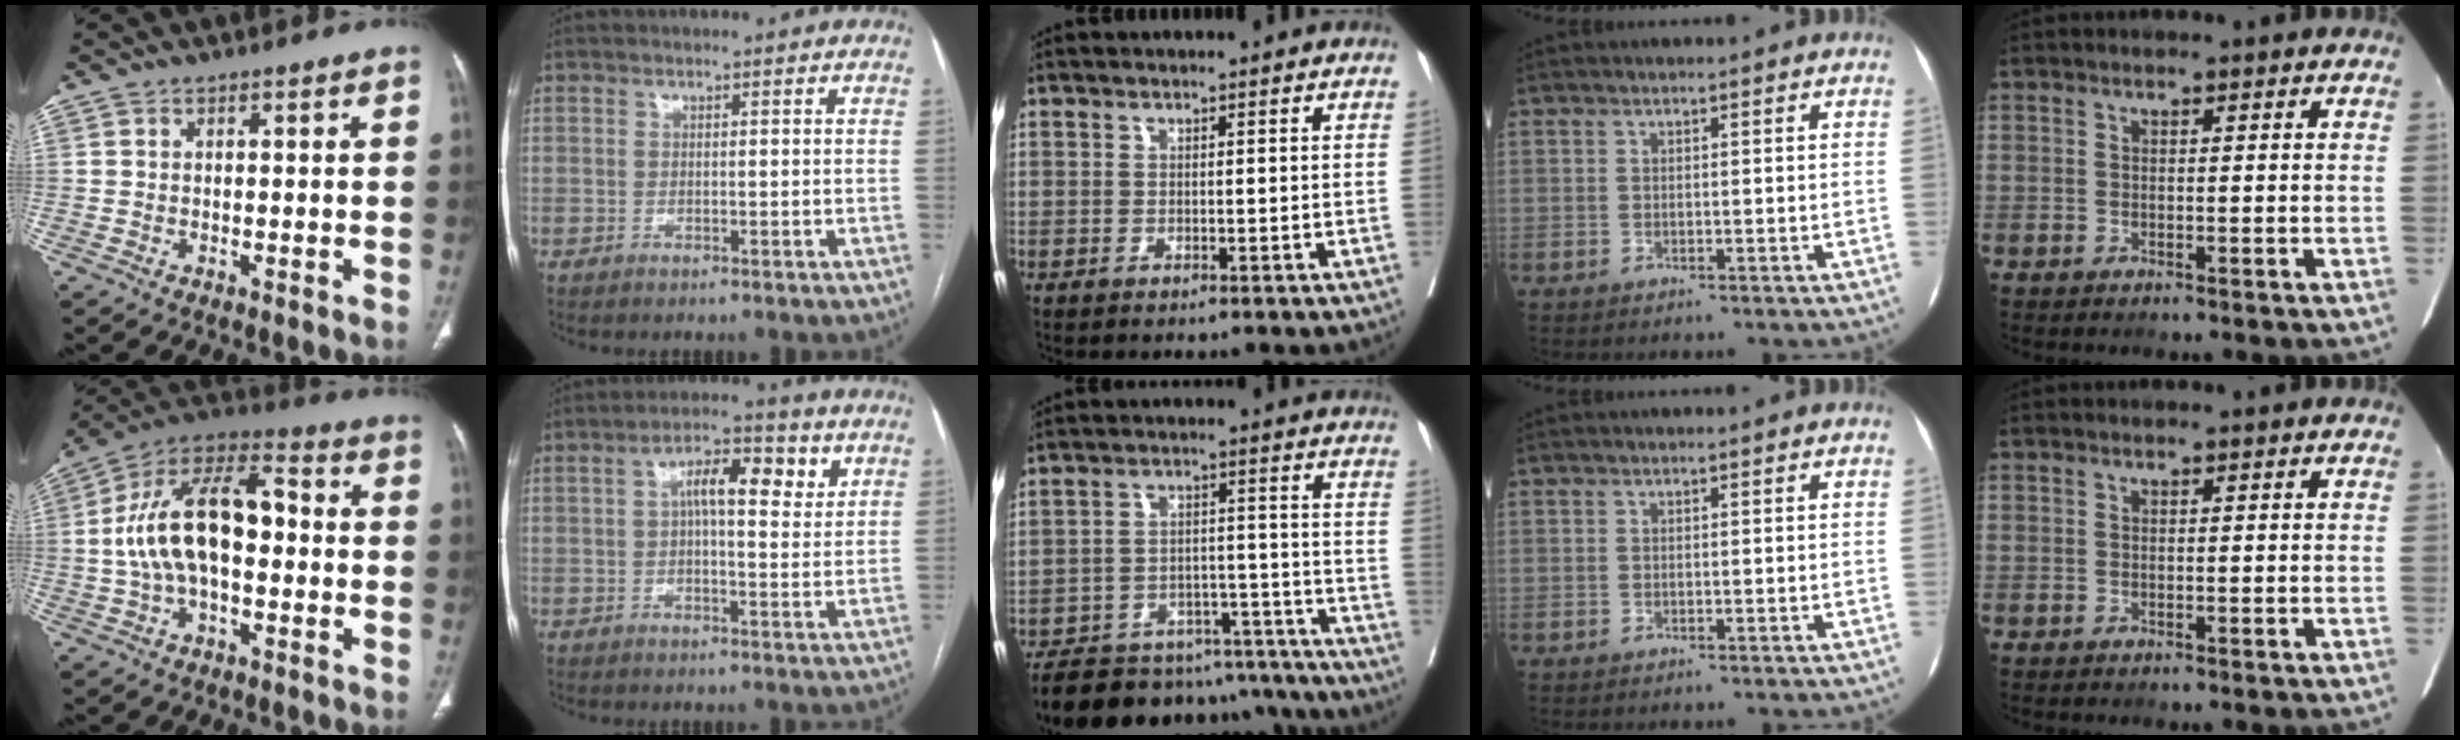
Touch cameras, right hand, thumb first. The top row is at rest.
{"thumb": {"total": 17.7, "force": [-0.6, 9.4, 14.9], "torque": [-0.266, 0.048, -0.018]}, "index": {"total": 8.6, "force": [2.7, 3.2, 7.5], "torque": [-0.117, 0.022, 0.037]}, "middle": {"total": 22.8, "force": [-20.7, 6.4, 6.9], "torque": [-0.093, 0.016, -0.281]}}